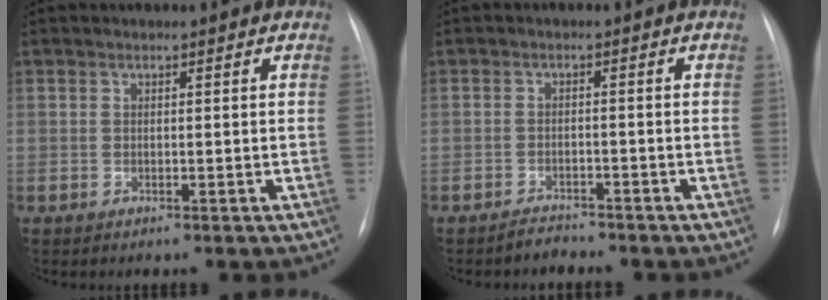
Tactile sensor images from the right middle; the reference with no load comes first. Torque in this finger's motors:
{"motor_torque": [0.16, -0.40, -0.09, -0.05]}